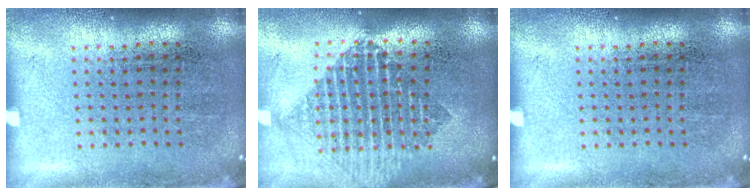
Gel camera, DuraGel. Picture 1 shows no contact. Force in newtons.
{"total": 2.0, "press": 1.6, "slide": 1.2}
{"total": 0.0}